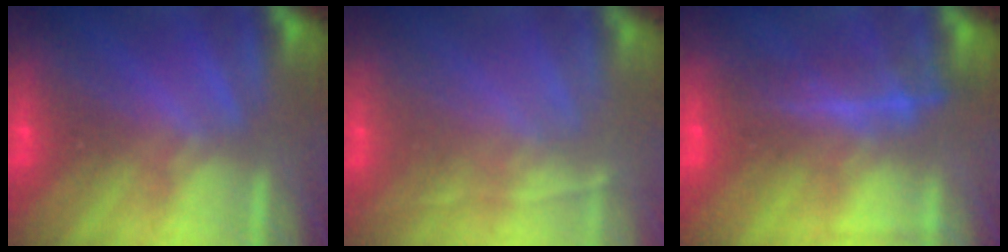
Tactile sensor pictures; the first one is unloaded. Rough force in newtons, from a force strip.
{"total": 1.8}
{"total": 2.1}